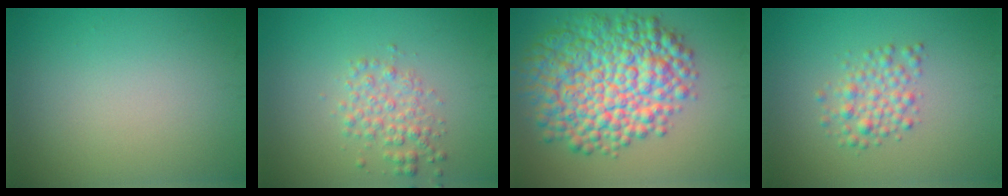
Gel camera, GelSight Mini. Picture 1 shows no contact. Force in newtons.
{"total": 2.5, "press": 2.5, "slide": 0.0}
{"total": 11.6, "press": 11.5, "slide": 0.3}
{"total": 2.5, "press": 2.5, "slide": 0.0}